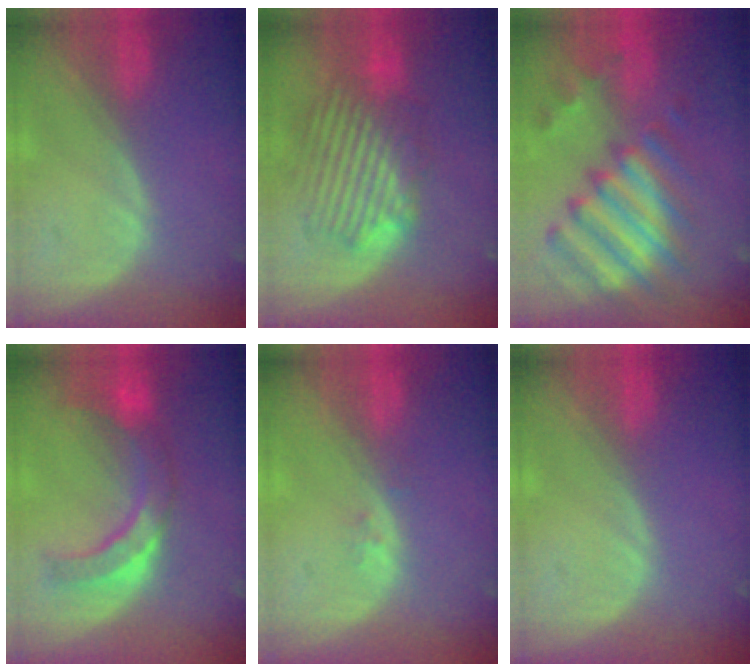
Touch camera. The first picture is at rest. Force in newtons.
{"total": 8.5, "press": 8.3, "slide": 1.7}
{"total": 12.3, "press": 10.6, "slide": 6.2}
{"total": 7.6, "press": 7.6, "slide": 0.7}
{"total": 1.1, "press": 0.8, "slide": 0.7}
{"total": 0.0}